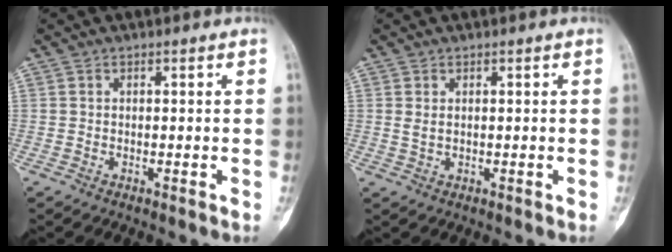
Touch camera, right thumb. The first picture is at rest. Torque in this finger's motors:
{"motor_torque": [0.03, 0.32, 0.18, 0.25, 0.03]}